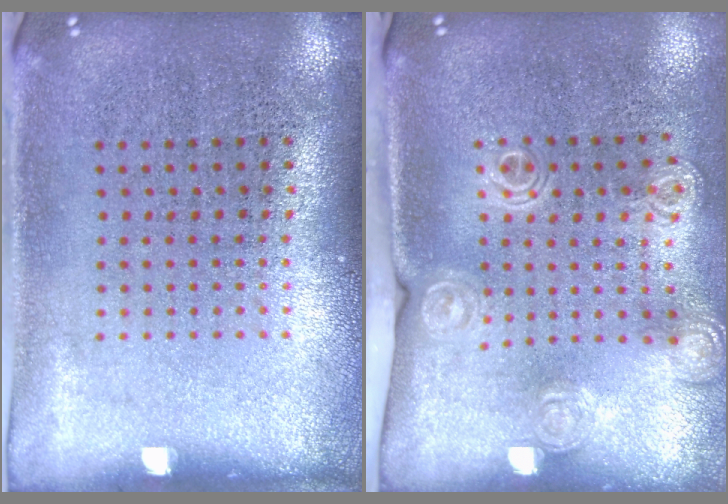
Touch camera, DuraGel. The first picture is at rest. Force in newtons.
{"total": 1.5, "press": 1.4, "slide": 0.6}